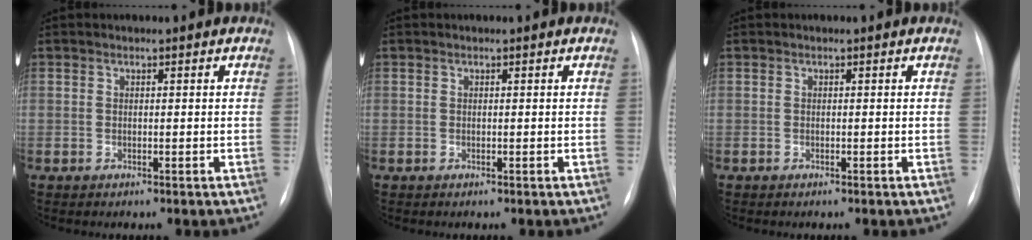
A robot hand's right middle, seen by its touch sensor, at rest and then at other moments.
{"total": 0.0}
{"total": 0.0}